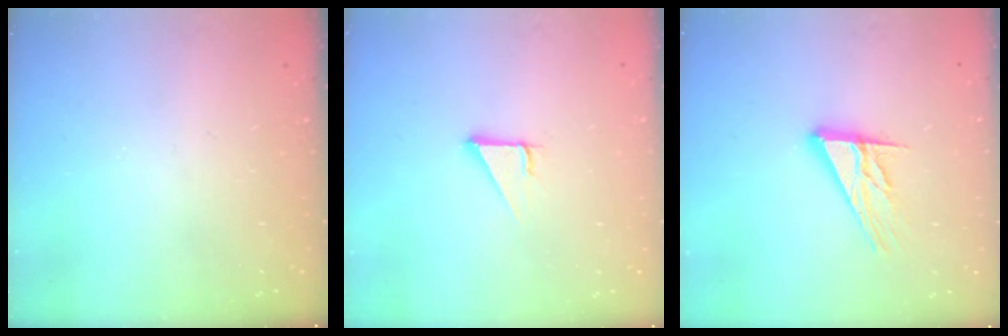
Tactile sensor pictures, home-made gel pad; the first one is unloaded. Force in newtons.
{"total": 2.8, "press": 2.8, "slide": 0.0}
{"total": 12.0, "press": 11.9, "slide": 0.7}